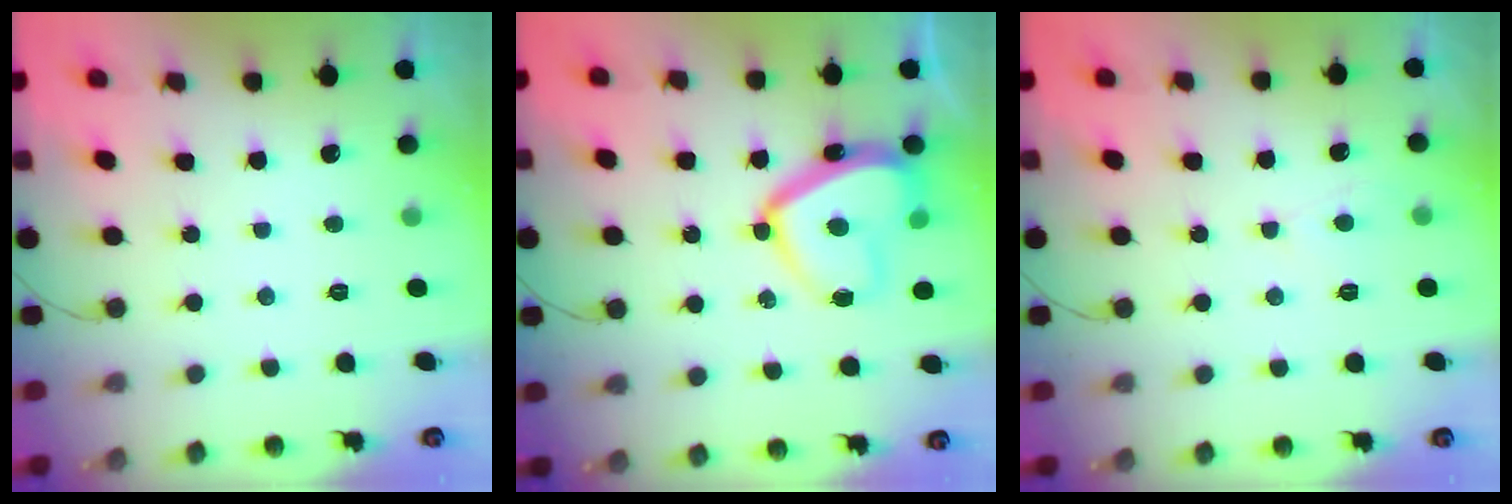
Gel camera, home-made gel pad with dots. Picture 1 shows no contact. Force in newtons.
{"total": 15.5, "press": 15.4, "slide": 1.4}
{"total": 2.9, "press": 2.9, "slide": 0.3}